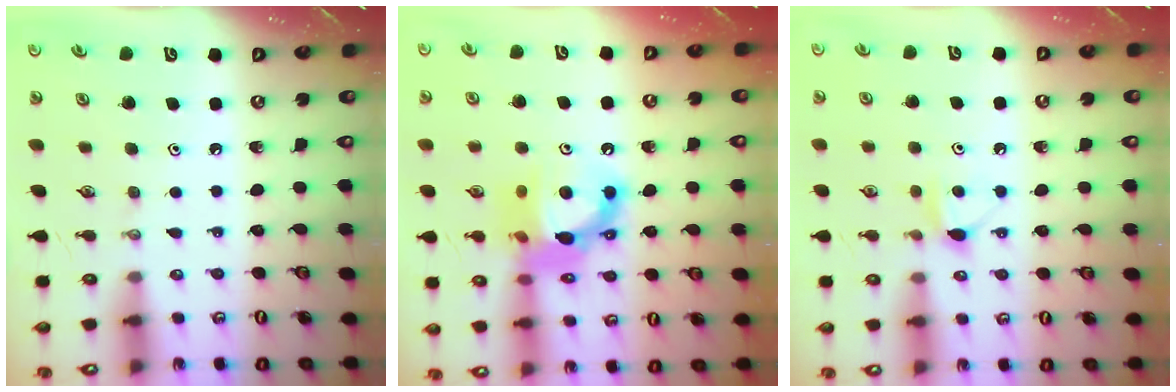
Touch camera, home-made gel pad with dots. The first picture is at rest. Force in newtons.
{"total": 13.4, "press": 13.3, "slide": 1.9}
{"total": 4.9, "press": 4.8, "slide": 0.5}